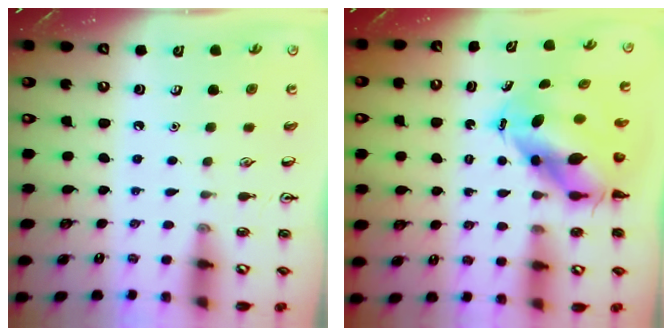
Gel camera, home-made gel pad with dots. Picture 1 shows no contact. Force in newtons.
{"total": 7.5, "press": 7.3, "slide": 1.9}